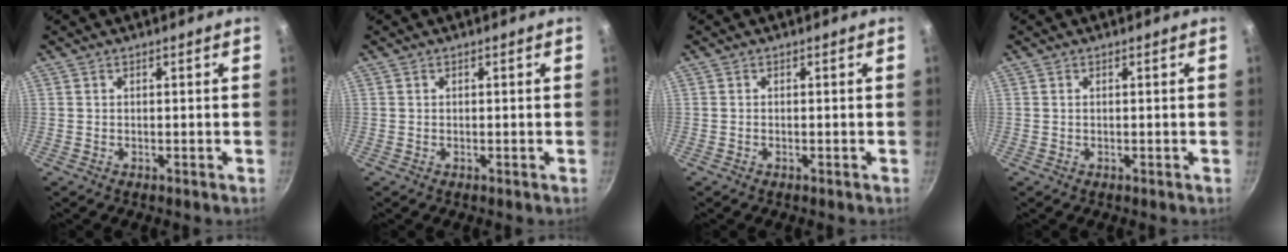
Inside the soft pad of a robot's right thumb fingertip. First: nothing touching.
{"total": 0.0}
{"total": 0.0}
{"total": 0.0}